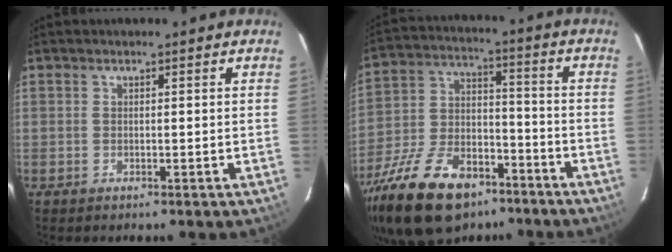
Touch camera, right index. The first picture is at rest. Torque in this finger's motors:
{"motor_torque": [1.20, -0.94, 0.77, 0.12]}